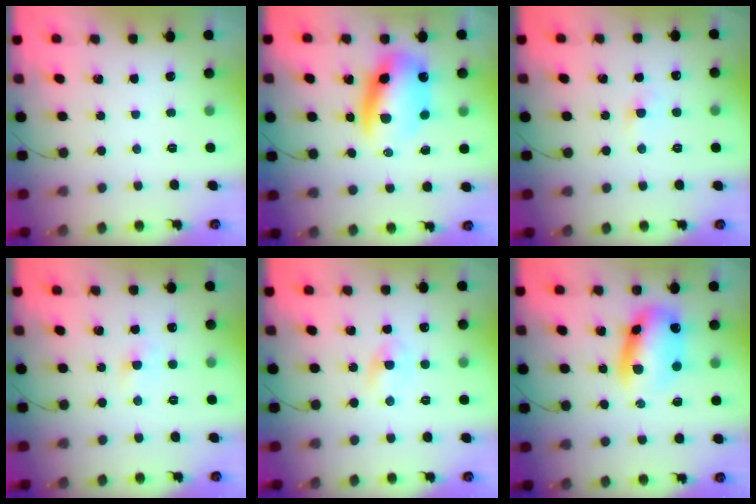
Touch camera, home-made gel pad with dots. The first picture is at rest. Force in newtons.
{"total": 12.2, "press": 11.7, "slide": 3.4}
{"total": 2.3, "press": 2.1, "slide": 0.9}
{"total": 2.3, "press": 2.1, "slide": 0.9}
{"total": 2.8, "press": 2.6, "slide": 1.1}
{"total": 10.5, "press": 10.2, "slide": 2.7}